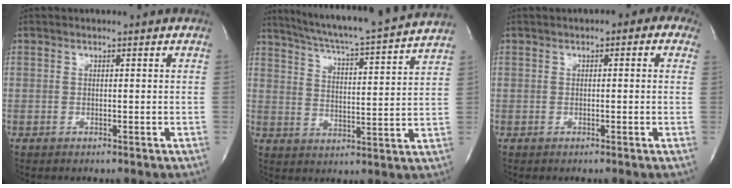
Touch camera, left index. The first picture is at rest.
{"total": 18.4, "force": [16.8, -0.8, 7.4], "torque": [-0.128, -0.022, 0.234]}
{"total": 2.9, "force": [1.0, 1.4, 2.3], "torque": [-0.021, 0.013, 0.001]}